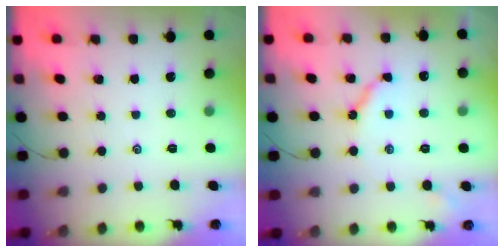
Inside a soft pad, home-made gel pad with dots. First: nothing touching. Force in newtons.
{"total": 6.7, "press": 6.6, "slide": 0.8}